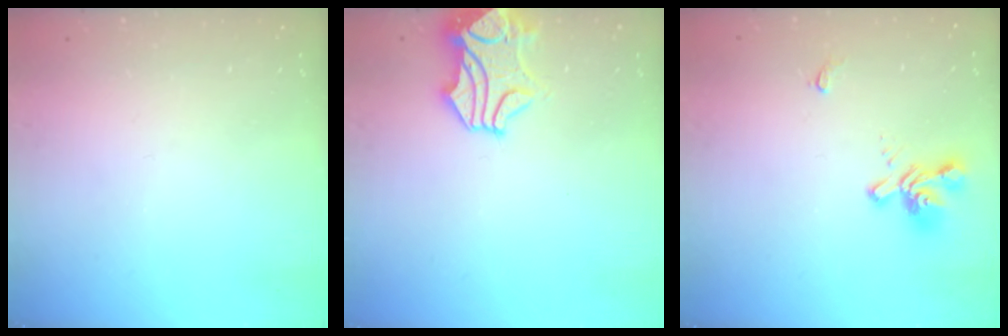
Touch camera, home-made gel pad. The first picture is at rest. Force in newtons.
{"total": 2.4, "press": 2.1, "slide": 1.2}
{"total": 1.8, "press": 1.4, "slide": 1.2}